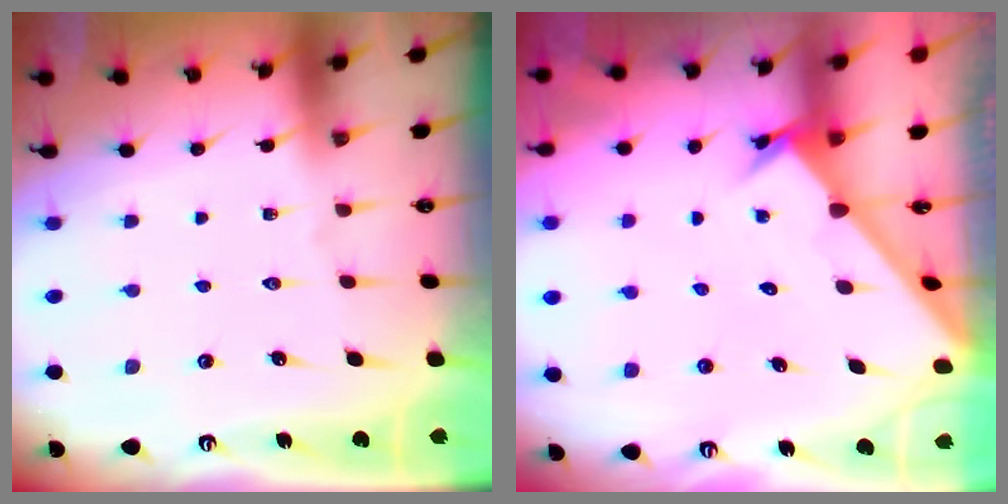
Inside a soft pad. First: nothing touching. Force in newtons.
{"total": 1.7, "press": 1.7, "slide": 0.1}